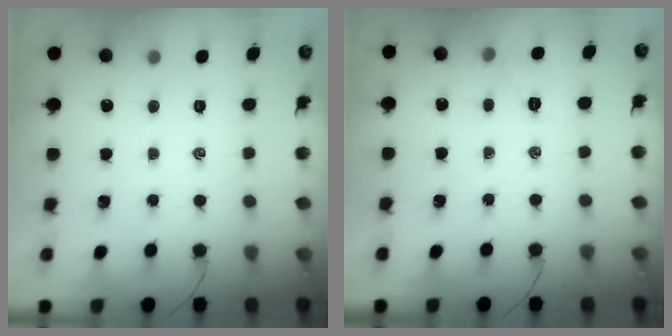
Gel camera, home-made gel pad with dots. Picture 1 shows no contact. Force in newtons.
{"total": 5.7, "press": 5.5, "slide": 1.5}